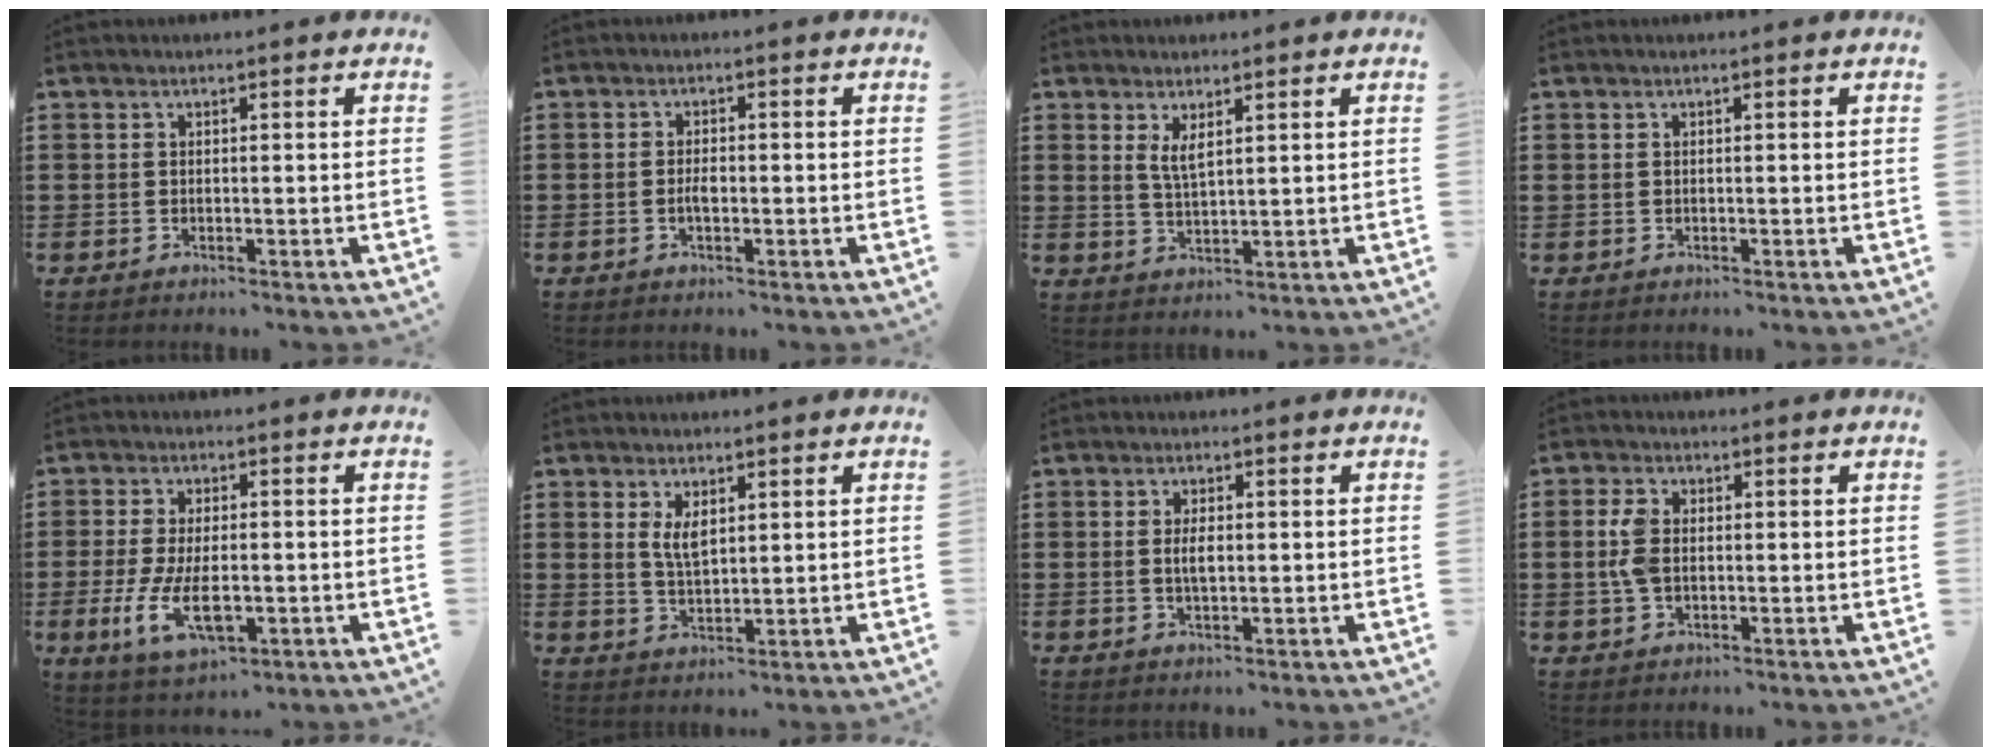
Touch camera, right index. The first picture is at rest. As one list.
[{"total": 1.8, "force": [-0.4, 0.7, 1.6], "torque": [-0.030, 0.001, -0.008]}, {"total": 2.8, "force": [1.6, 0.8, 2.2], "torque": [-0.047, 0.001, 0.029]}, {"total": 0.0}, {"total": 8.3, "force": [-1.9, 3.7, 7.2], "torque": [-0.156, -0.010, -0.034]}, {"total": 3.3, "force": [1.4, 1.3, 2.6], "torque": [-0.056, 0.004, 0.025]}, {"total": 2.7, "force": [0.0, 1.0, 2.5], "torque": [-0.049, 0.001, -0.001]}, {"total": 4.2, "force": [0.1, 2.5, 3.4], "torque": [-0.092, 0.001, -0.005]}]